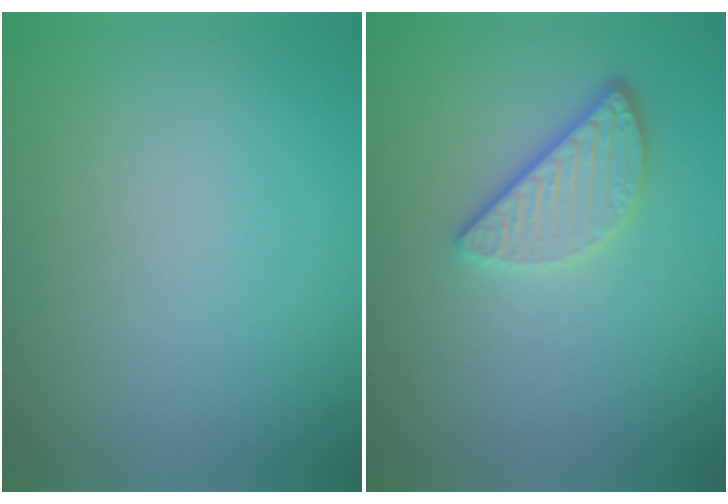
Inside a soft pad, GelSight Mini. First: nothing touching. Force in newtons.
{"total": 3.4, "press": 2.8, "slide": 1.9}